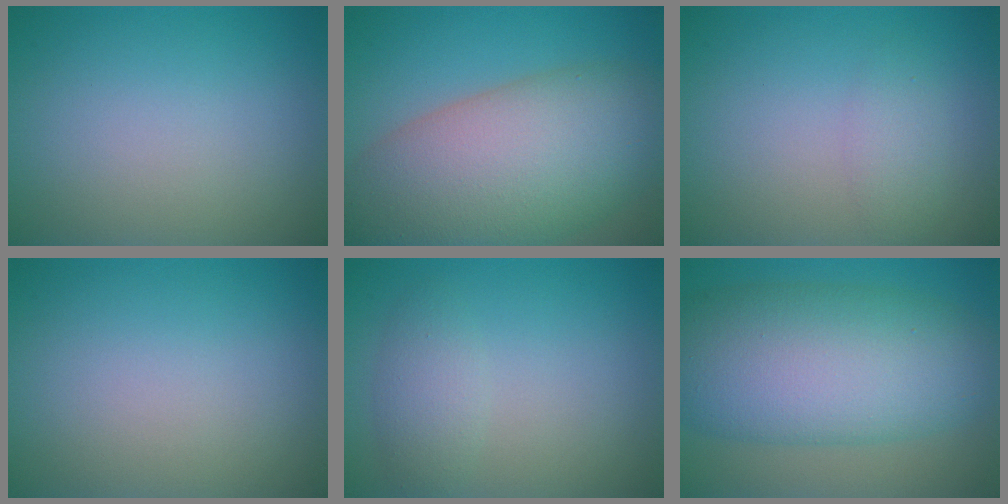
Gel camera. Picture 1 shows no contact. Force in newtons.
{"total": 13.1, "press": 13.1, "slide": 1.0}
{"total": 1.7, "press": 1.7, "slide": 0.0}
{"total": 0.0}
{"total": 2.0, "press": 2.0, "slide": 0.1}
{"total": 12.1, "press": 12.1, "slide": 0.1}